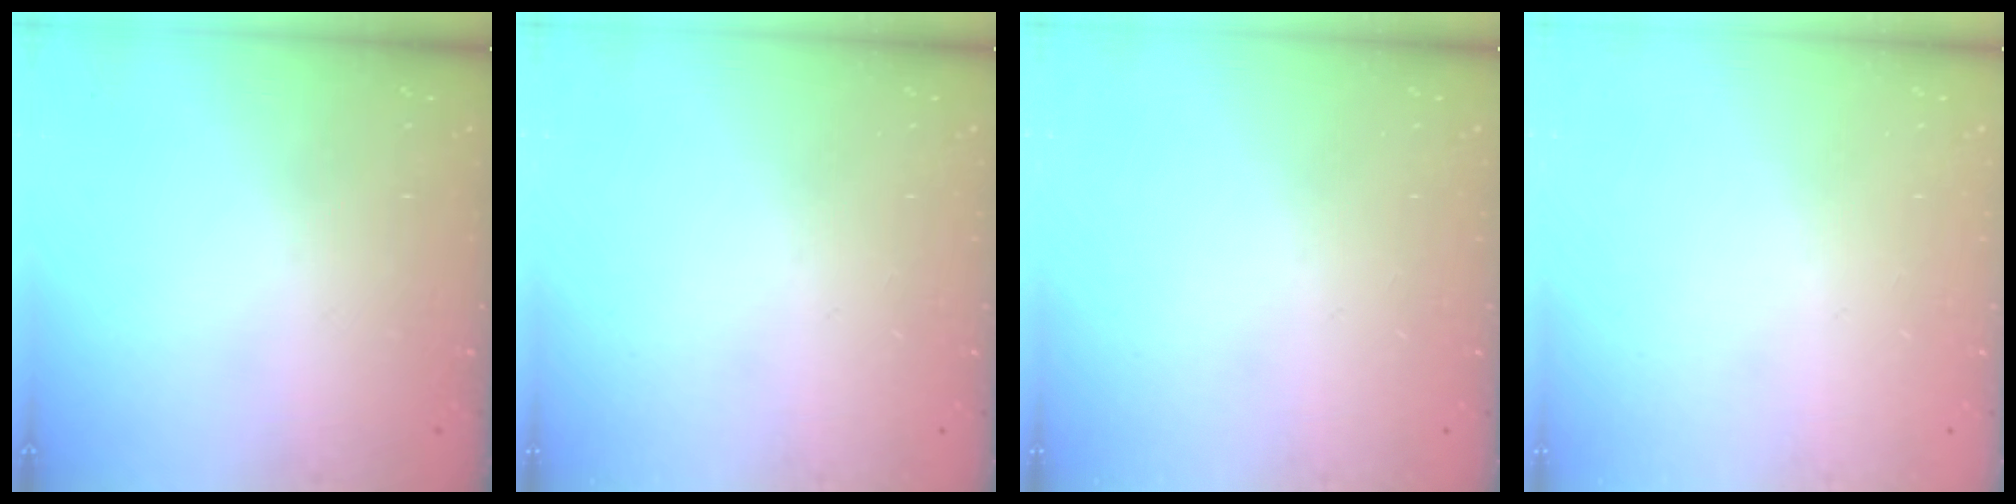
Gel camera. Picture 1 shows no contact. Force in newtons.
{"total": 0.0}
{"total": 0.0}
{"total": 0.0}